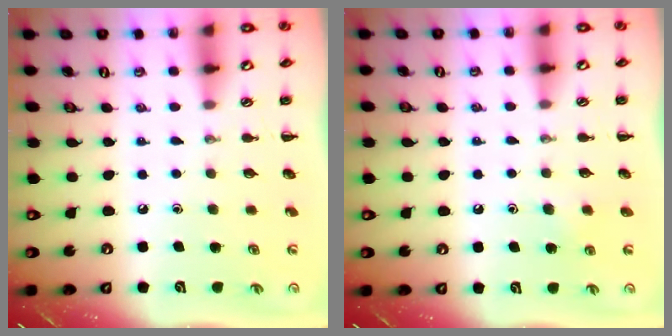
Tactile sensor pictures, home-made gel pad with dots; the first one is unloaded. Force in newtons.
{"total": 2.8, "press": 2.5, "slide": 1.3}